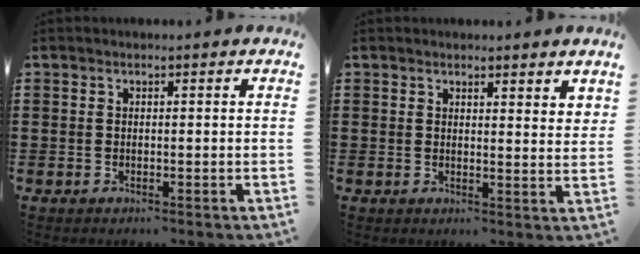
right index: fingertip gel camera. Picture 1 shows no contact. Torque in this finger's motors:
{"motor_torque": [-0.20, 0.31, 0.15, 0.00]}